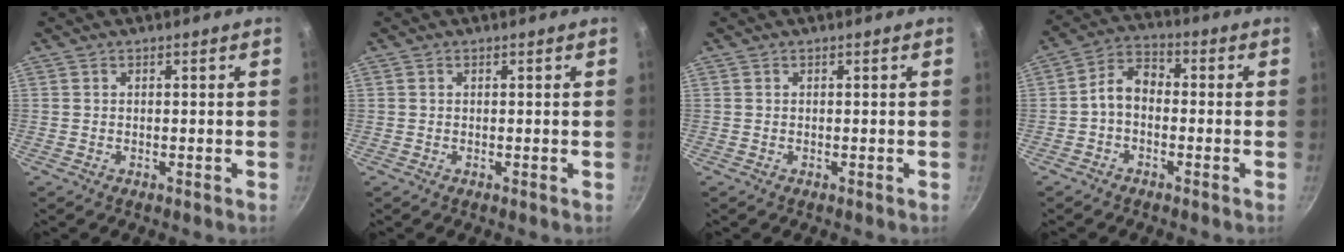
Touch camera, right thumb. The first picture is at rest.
{"total": 0.0}
{"total": 0.0}
{"total": 6.0, "force": [-1.2, 4.1, 4.2], "torque": [-0.069, 0.031, -0.035]}